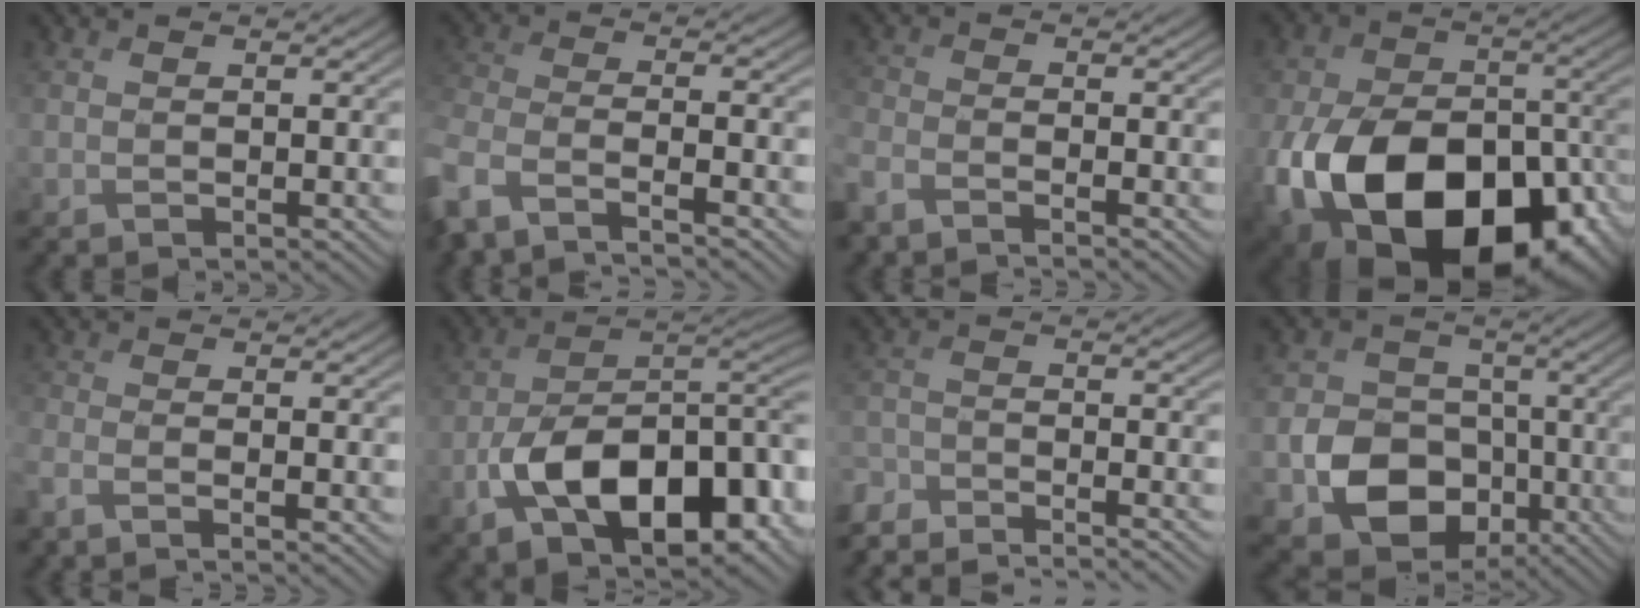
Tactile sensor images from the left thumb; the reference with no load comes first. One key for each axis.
{"total": 7.9, "fx": -5.9, "fy": 2.2, "fz": 4.8, "tx": -0.116, "ty": -0.019, "tz": -0.118}
{"total": 4.6, "fx": -3.9, "fy": 1.2, "fz": 2.2, "tx": -0.059, "ty": -0.014, "tz": -0.086}
{"total": 21.7, "fx": -9.3, "fy": 14.2, "fz": 13.4, "tx": -0.283, "ty": -0.080, "tz": -0.120}
{"total": 3.5, "fx": -2.6, "fy": 0.7, "fz": 2.3, "tx": -0.044, "ty": -0.008, "tz": -0.061}
{"total": 15.9, "fx": -5.1, "fy": 8.9, "fz": 12.1, "tx": -0.193, "ty": -0.022, "tz": -0.085}
{"total": 7.5, "fx": -7.1, "fy": 1.2, "fz": 2.1, "tx": -0.046, "ty": -0.004, "tz": -0.138}
{"total": 10.2, "fx": -3.3, "fy": 8.3, "fz": 4.9, "tx": -0.106, "ty": -0.028, "tz": -0.067}